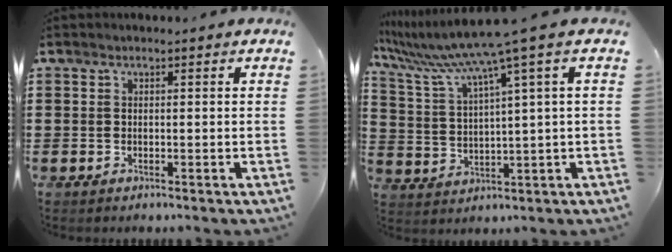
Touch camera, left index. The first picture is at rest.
{"total": 8.6, "force": [5.8, -0.9, 6.2], "torque": [-0.152, -0.043, 0.090]}